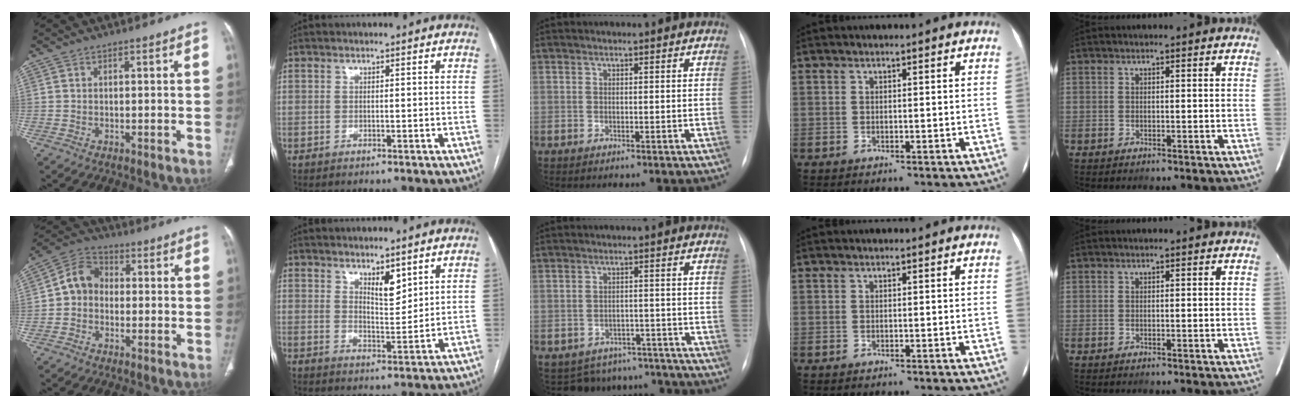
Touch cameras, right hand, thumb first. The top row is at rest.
{"thumb": {"total": 7.1, "force": [-0.6, 6.0, 3.8], "torque": [-0.051, 0.027, -0.028]}, "index": {"total": 4.5, "force": [3.0, 1.4, 3.0], "torque": [-0.051, -0.010, 0.055]}, "middle": {"total": 10.2, "force": [-9.0, 4.7, 0.2], "torque": [0.001, 0.021, -0.103]}}